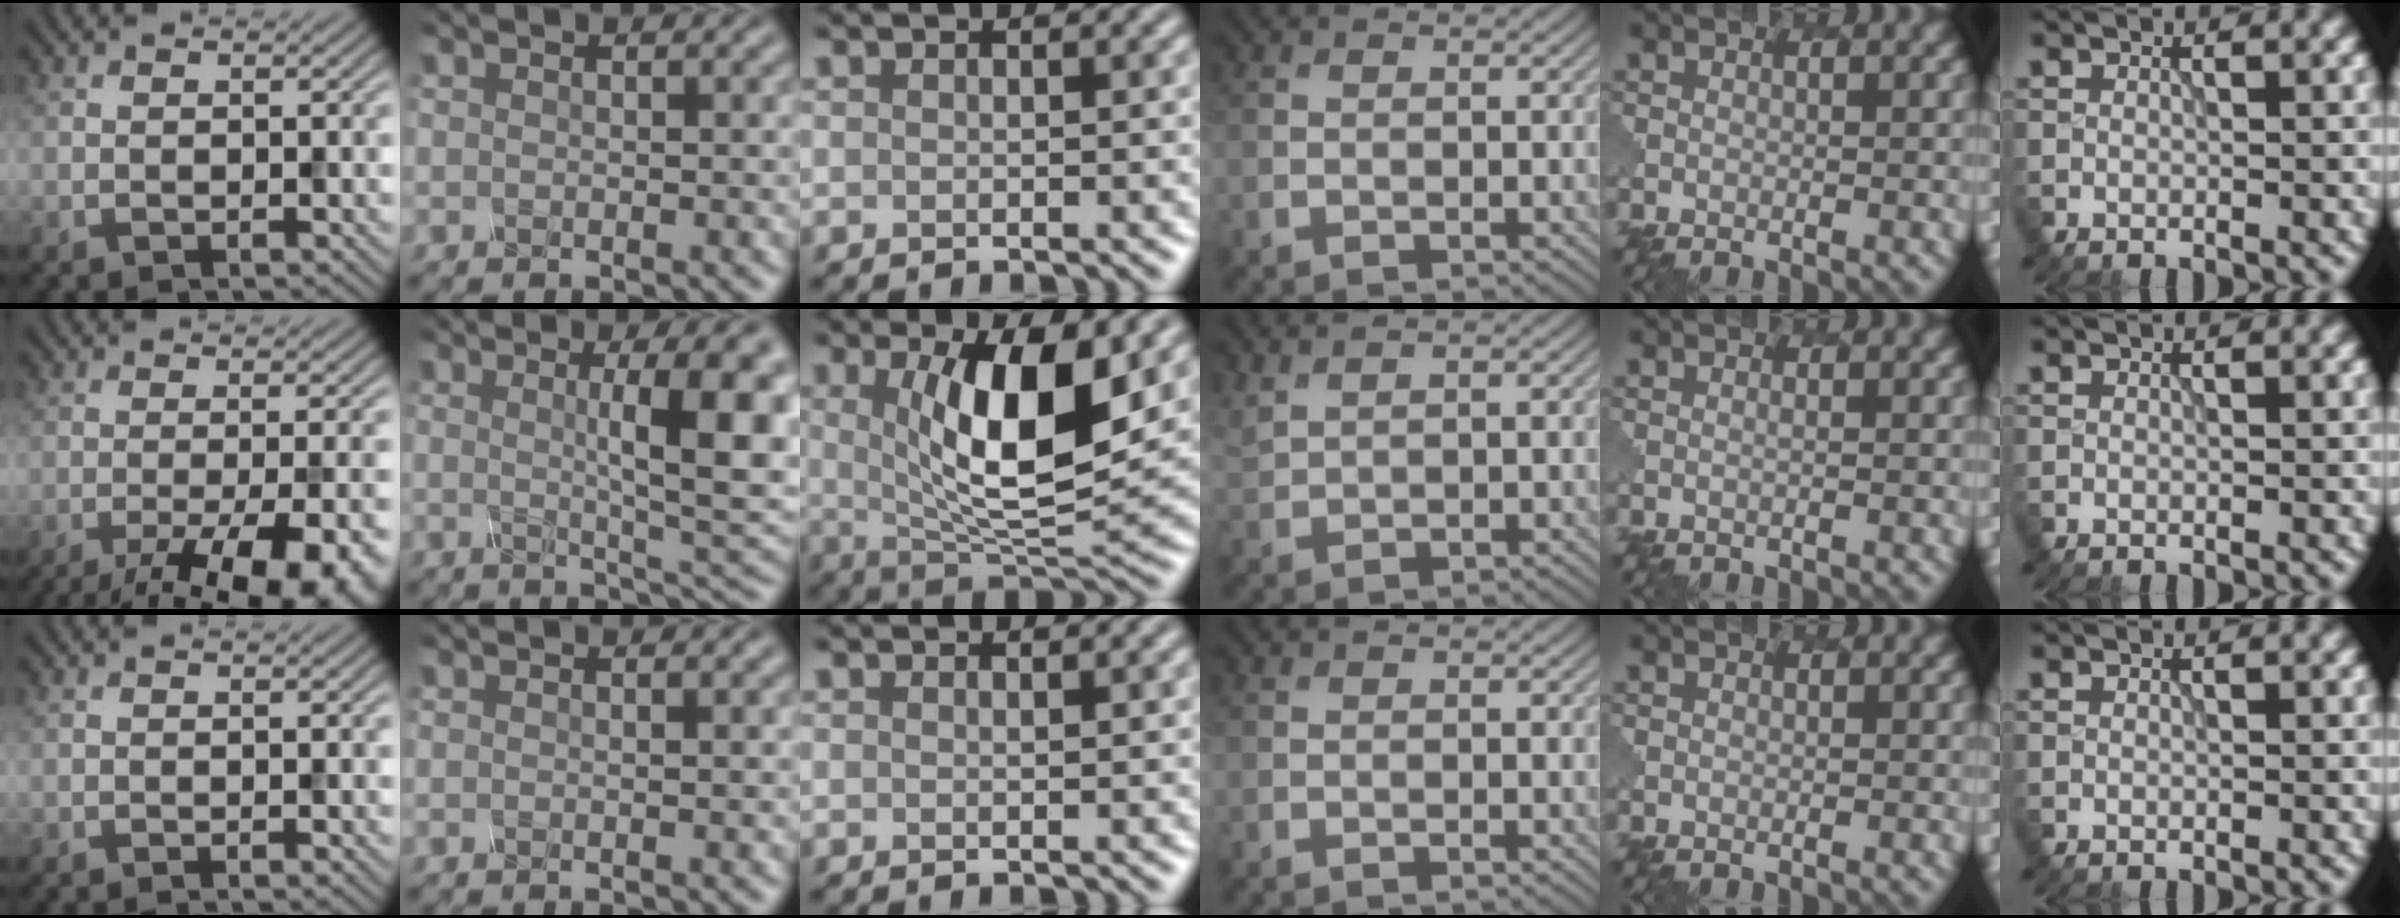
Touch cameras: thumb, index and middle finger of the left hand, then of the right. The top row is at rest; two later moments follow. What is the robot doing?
{"motion": "screw", "object": "spray bottle"}